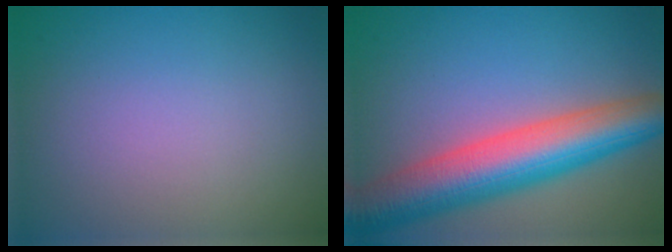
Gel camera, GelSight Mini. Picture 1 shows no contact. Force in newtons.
{"total": 9.5, "press": 9.5, "slide": 0.5}